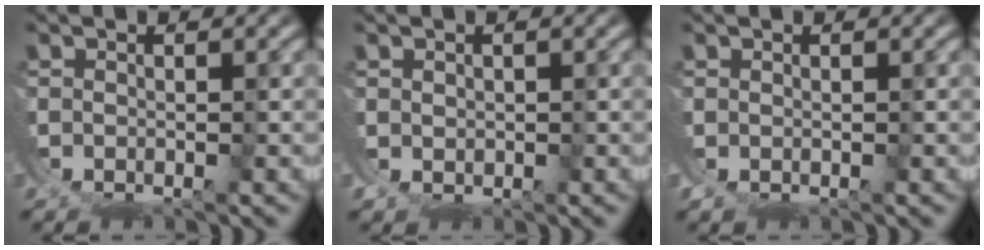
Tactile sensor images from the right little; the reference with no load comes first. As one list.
[{"total": 1.5, "force": [1.3, -0.6, -0.5], "torque": [0.004, -0.006, 0.030]}, {"total": 1.4, "force": [0.1, 1.2, 0.7], "torque": [-0.025, -0.006, 0.004]}]